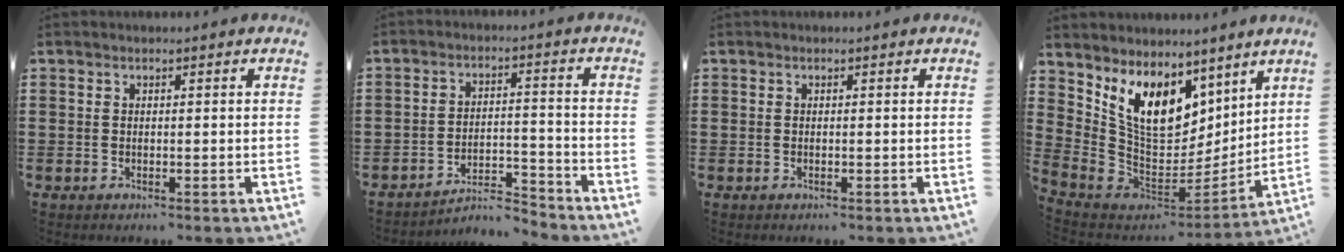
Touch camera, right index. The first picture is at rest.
{"total": 5.0, "force": [-4.7, 0.7, 1.5], "torque": [-0.029, 0.003, -0.095]}
{"total": 0.0}
{"total": 11.9, "force": [6.7, 7.5, 6.4], "torque": [-0.145, -0.039, 0.136]}